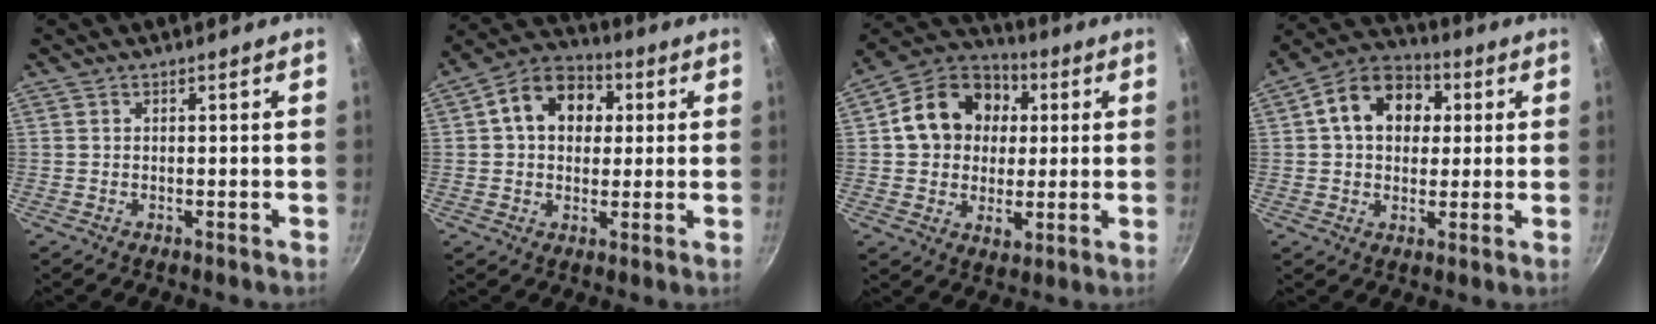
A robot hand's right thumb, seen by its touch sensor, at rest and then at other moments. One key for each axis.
{"total": 12.5, "fx": 2.7, "fy": 9.5, "fz": 7.6, "tx": -0.090, "ty": 0.021, "tz": 0.026}
{"total": 16.9, "fx": 3.2, "fy": 13.8, "fz": 9.3, "tx": -0.128, "ty": 0.014, "tz": 0.044}
{"total": 13.6, "fx": 2.9, "fy": 10.3, "fz": 8.3, "tx": -0.106, "ty": 0.022, "tz": 0.030}